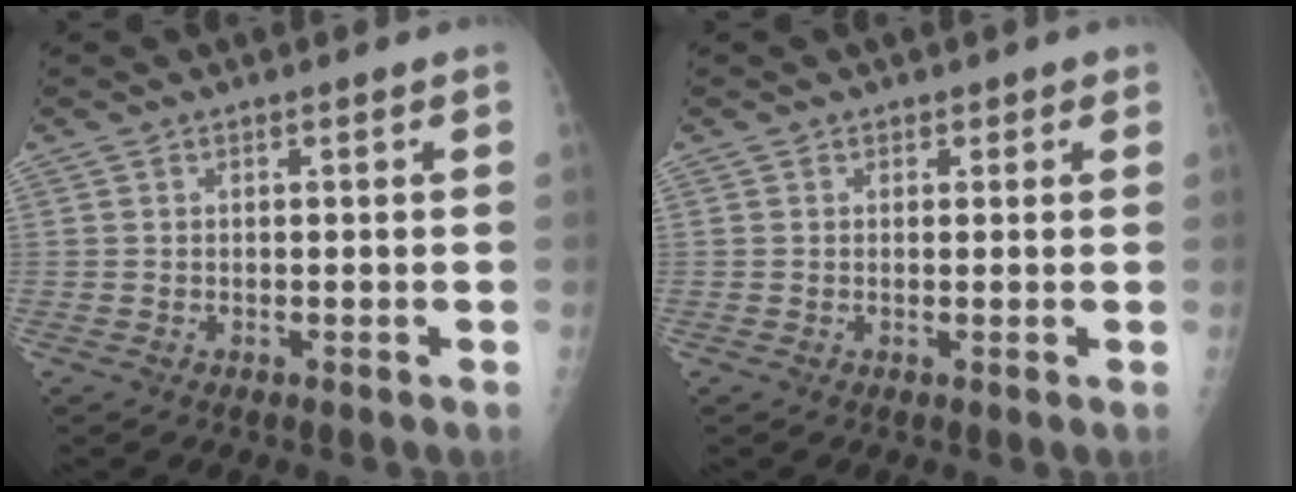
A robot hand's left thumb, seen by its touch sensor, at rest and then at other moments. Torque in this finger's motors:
{"motor_torque": [-0.17, 0.09, -0.11, -0.06, 0.01]}